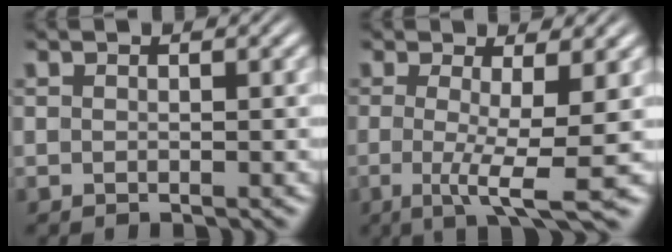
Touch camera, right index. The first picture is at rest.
{"total": 5.2, "force": [-2.5, 0.2, 4.6], "torque": [-0.091, -0.040, -0.026]}